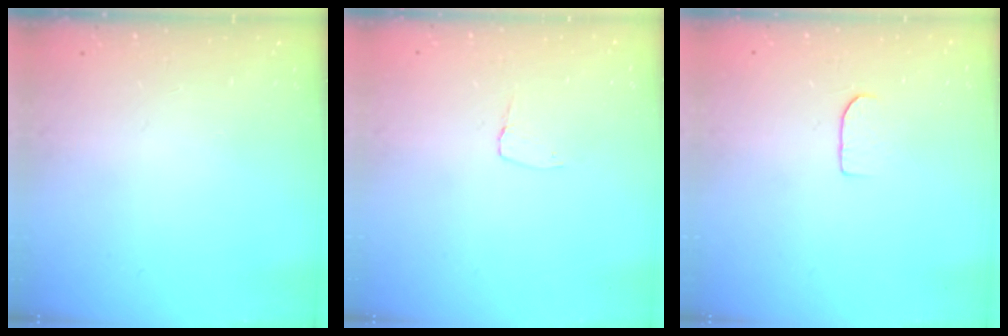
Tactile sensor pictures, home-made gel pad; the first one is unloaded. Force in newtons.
{"total": 2.9, "press": 2.9, "slide": 0.3}
{"total": 5.0, "press": 5.0, "slide": 0.5}